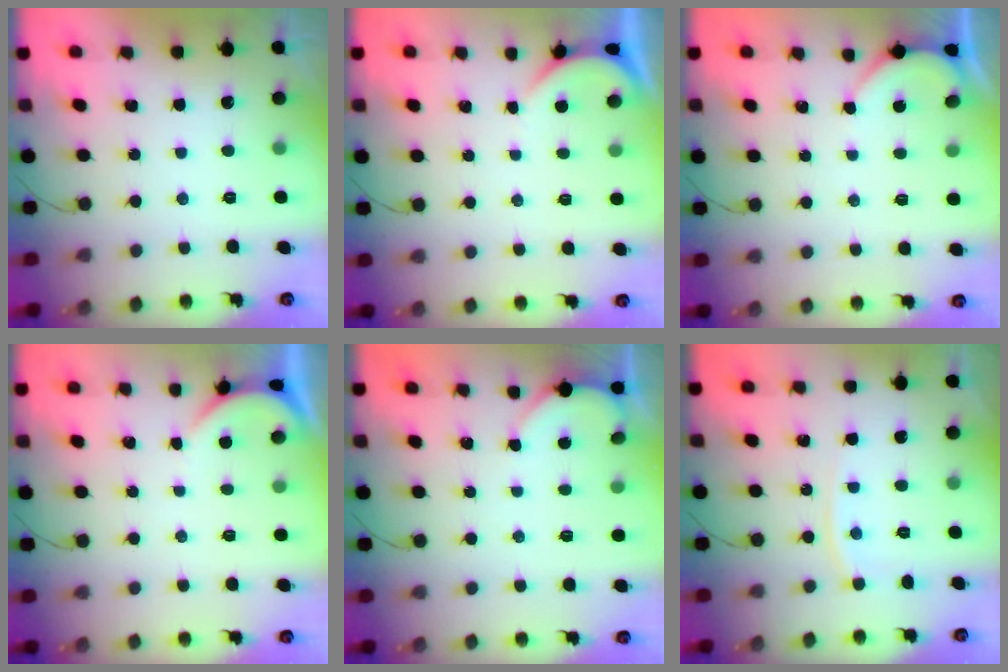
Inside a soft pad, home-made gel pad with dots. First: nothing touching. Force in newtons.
{"total": 1.6, "press": 1.6, "slide": 0.2}
{"total": 2.0, "press": 2.0, "slide": 0.2}
{"total": 1.6, "press": 1.6, "slide": 0.2}
{"total": 2.0, "press": 2.0, "slide": 0.2}
{"total": 3.8, "press": 3.8, "slide": 0.2}